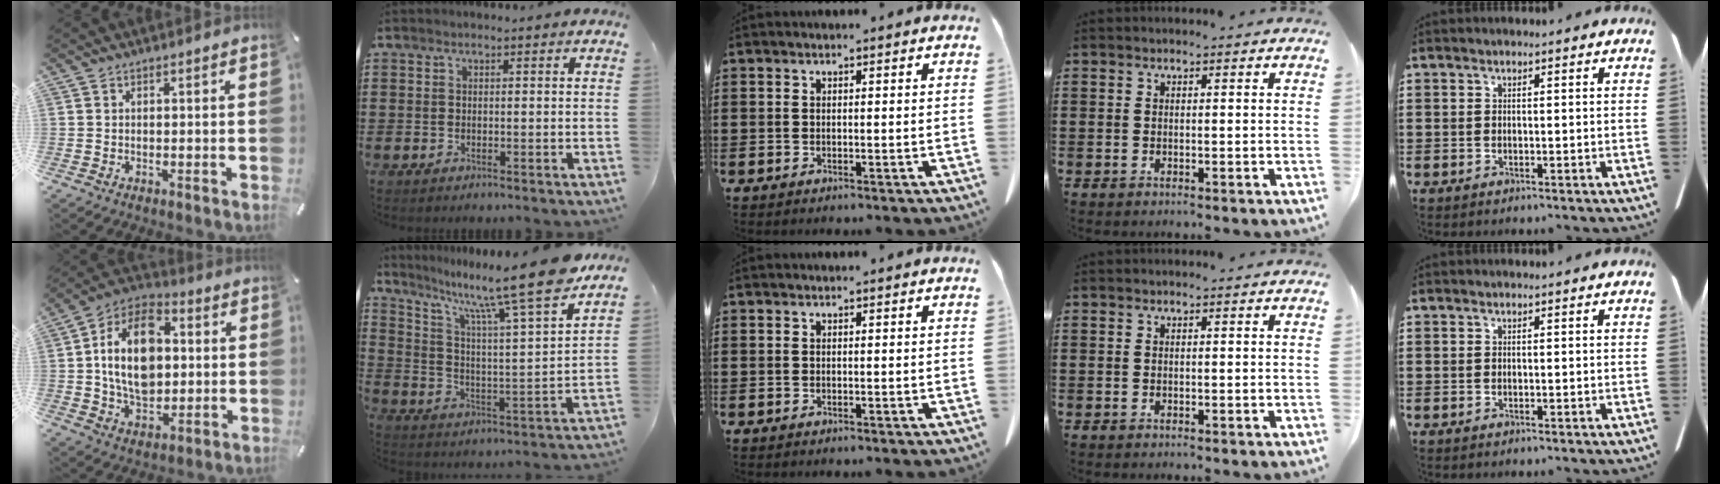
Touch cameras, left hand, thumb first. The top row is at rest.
{"thumb": {"total": 17.1, "force": [1.2, 11.9, 12.2], "torque": [-0.242, 0.008, 0.016]}, "index": {"total": 13.8, "force": [11.0, 0.3, 8.3], "torque": [-0.171, -0.070, 0.177]}}